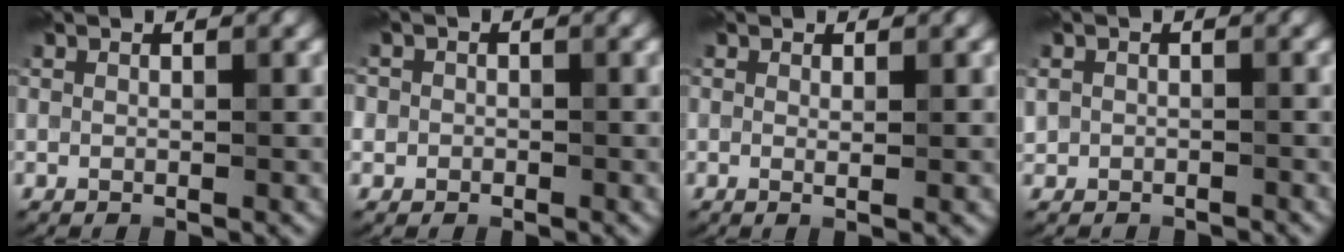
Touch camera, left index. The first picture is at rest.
{"total": 2.5, "force": [0.2, 2.4, 0.6], "torque": [0.014, 0.020, -0.025]}
{"total": 0.7, "force": [0.0, 0.0, 0.7], "torque": [-0.014, -0.001, 0.001]}
{"total": 1.7, "force": [-0.7, 1.5, -0.2], "torque": [0.011, 0.010, -0.009]}